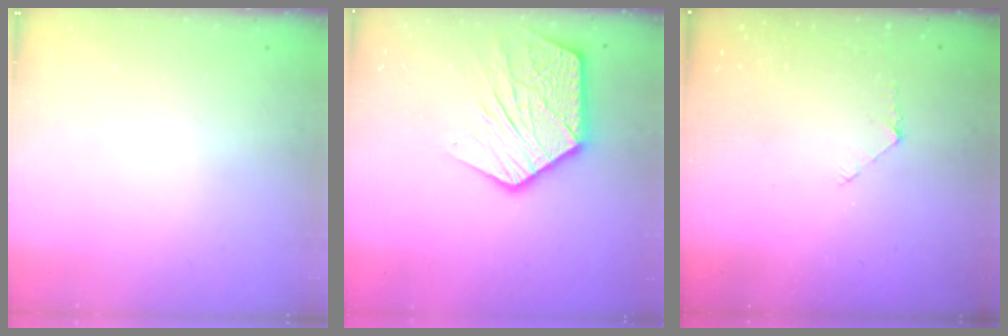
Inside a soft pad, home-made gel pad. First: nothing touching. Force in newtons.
{"total": 16.3, "press": 16.2, "slide": 1.5}
{"total": 3.7, "press": 3.7, "slide": 0.3}